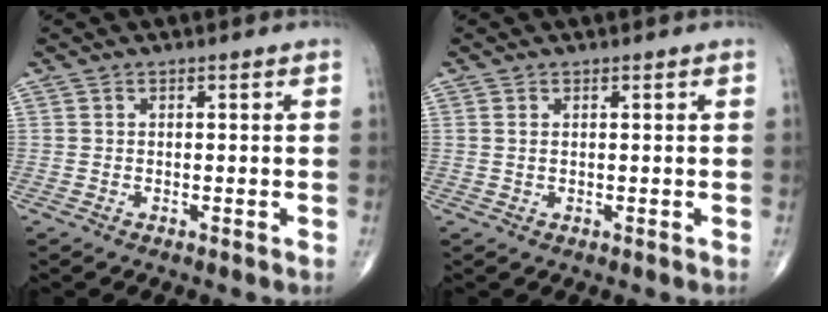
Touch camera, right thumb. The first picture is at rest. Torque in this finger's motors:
{"motor_torque": [0.18, -0.44, -0.06, -0.14, 0.03]}